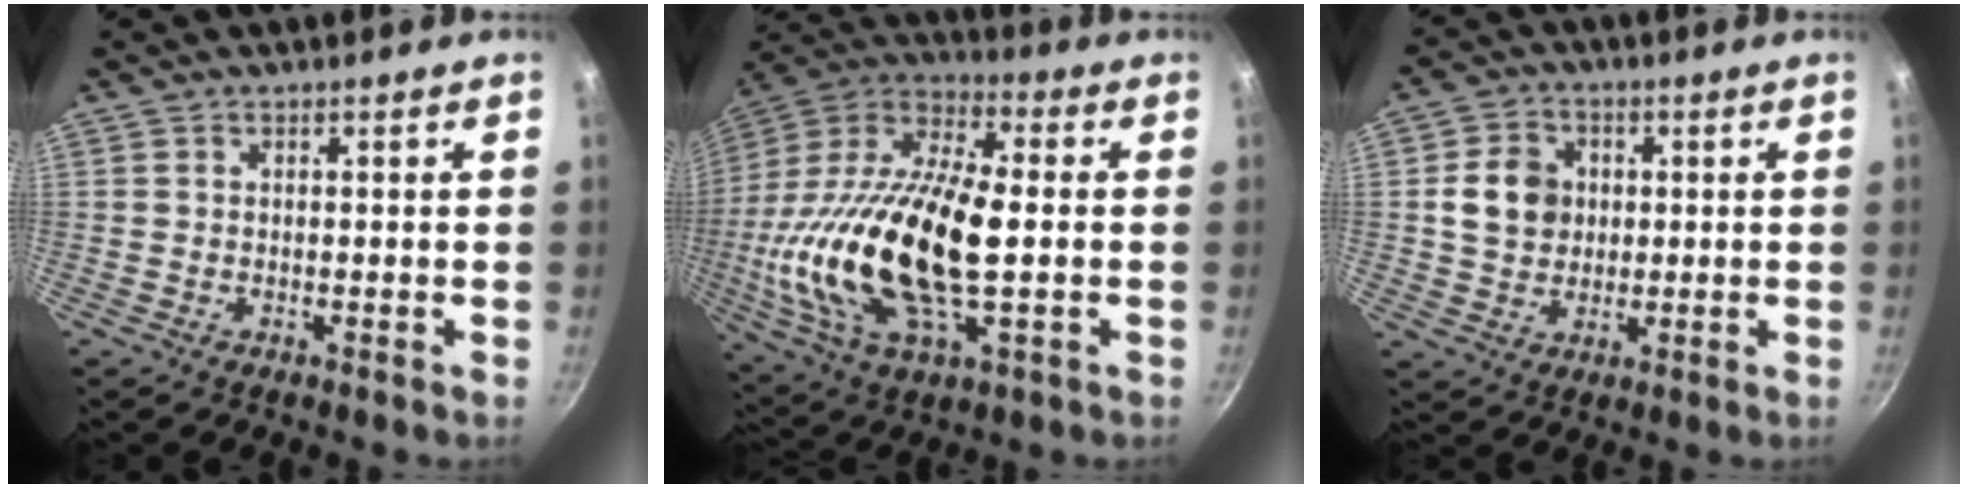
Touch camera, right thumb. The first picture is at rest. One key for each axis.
{"total": 27.4, "fx": -1.5, "fy": 12.5, "fz": 24.3, "tx": -0.483, "ty": 0.022, "tz": -0.035}
{"total": 8.2, "fx": 1.1, "fy": 7.0, "fz": 4.1, "tx": -0.048, "ty": 0.009, "tz": 0.012}